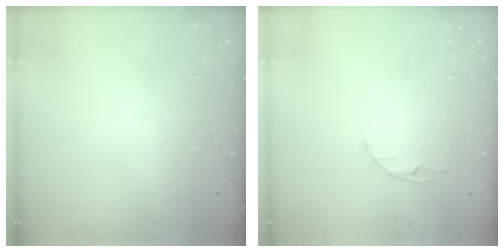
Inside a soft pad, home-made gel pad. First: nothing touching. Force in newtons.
{"total": 3.2, "press": 3.2, "slide": 0.4}